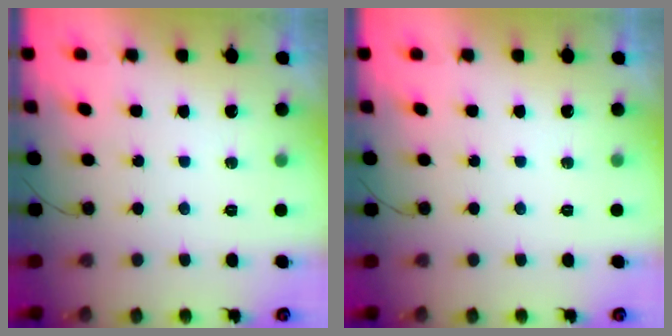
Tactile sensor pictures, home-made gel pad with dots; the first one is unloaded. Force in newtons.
{"total": 0.0}